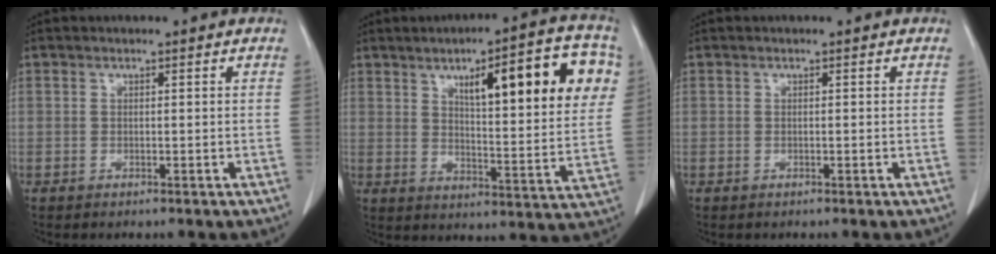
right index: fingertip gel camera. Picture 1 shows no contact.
{"total": 18.5, "force": [7.3, 3.7, 16.6], "torque": [-0.214, 0.014, 0.100]}
{"total": 0.0}